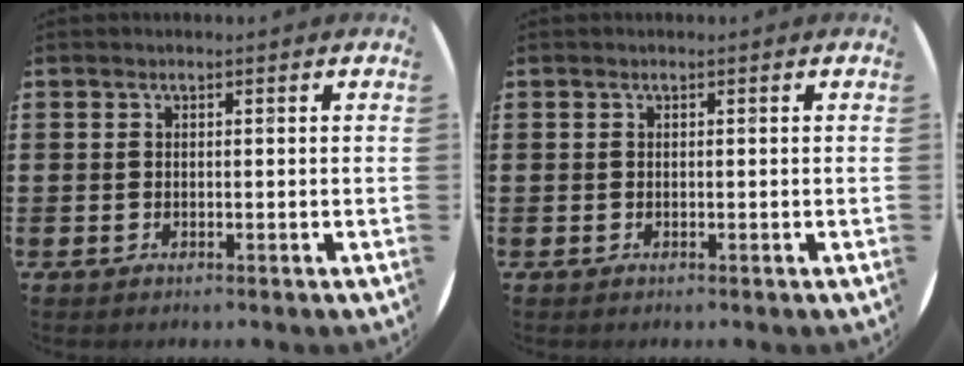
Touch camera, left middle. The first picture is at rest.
{"total": 0.0}